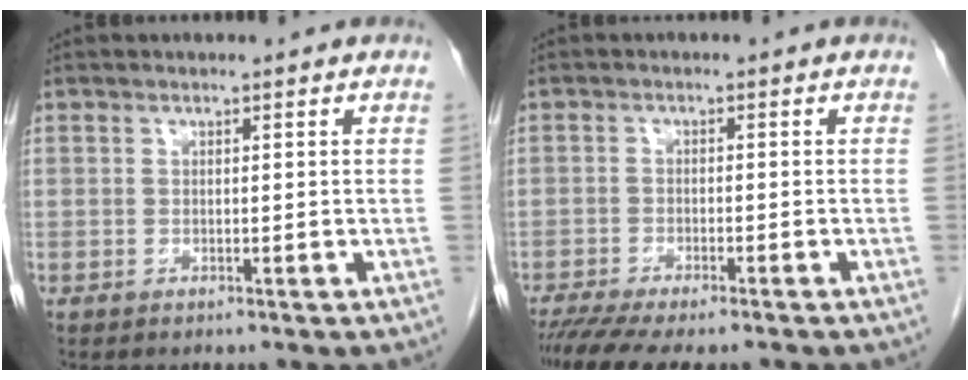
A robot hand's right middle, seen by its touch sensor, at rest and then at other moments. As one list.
[{"total": 9.8, "force": [-8.2, 1.8, 5.1], "torque": [-0.074, -0.012, -0.125]}]